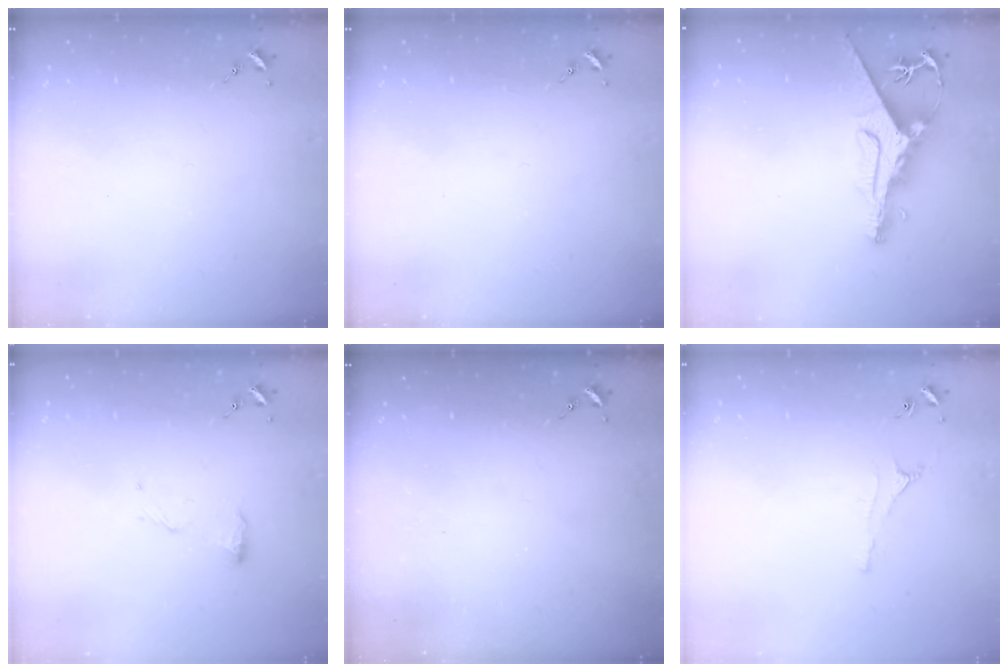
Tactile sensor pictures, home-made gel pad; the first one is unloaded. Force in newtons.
{"total": 0.0}
{"total": 11.0, "press": 10.9, "slide": 1.2}
{"total": 7.6, "press": 7.6, "slide": 0.2}
{"total": 0.0}
{"total": 2.2, "press": 2.1, "slide": 0.4}